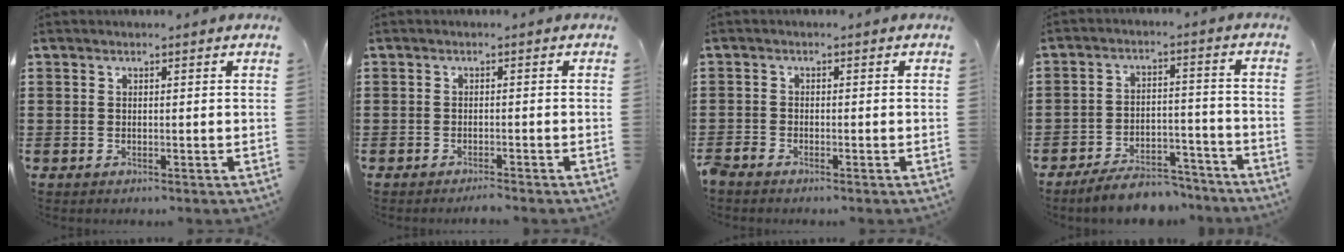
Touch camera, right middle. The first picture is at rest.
{"total": 1.2, "force": [-1.2, -0.1, 0.3], "torque": [-0.008, 0.000, -0.023]}
{"total": 1.6, "force": [-1.5, 0.3, 0.4], "torque": [-0.026, -0.004, -0.036]}
{"total": 7.2, "force": [-6.8, 1.3, 2.2], "torque": [-0.030, 0.016, -0.126]}